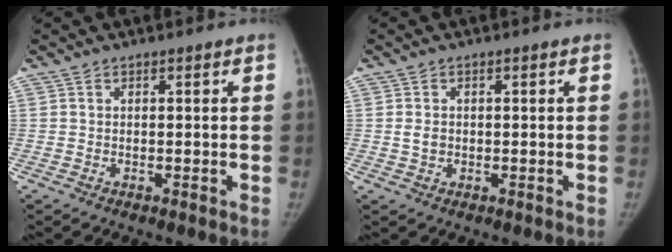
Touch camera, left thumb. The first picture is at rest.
{"total": 1.9, "force": [-0.1, 1.5, 1.2], "torque": [-0.019, 0.002, 0.000]}